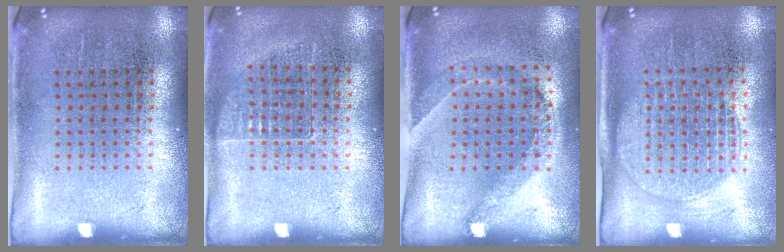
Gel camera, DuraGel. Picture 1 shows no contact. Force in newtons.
{"total": 0.7, "press": 0.7, "slide": 0.1}
{"total": 1.4, "press": 1.1, "slide": 0.9}
{"total": 1.6, "press": 1.4, "slide": 0.8}